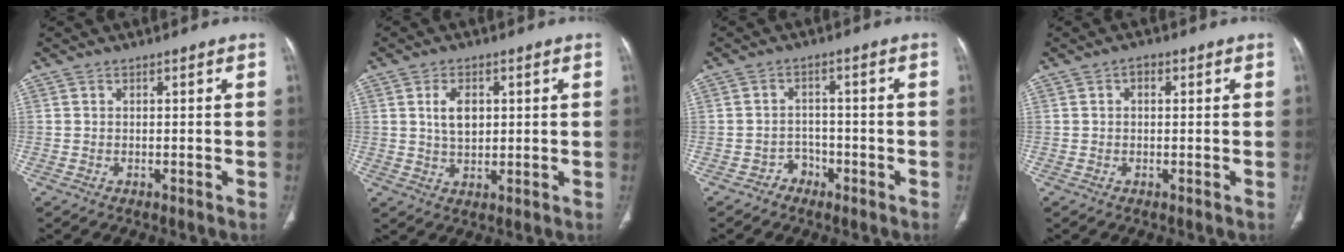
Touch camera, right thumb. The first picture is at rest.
{"total": 5.2, "force": [1.3, 3.2, 3.9], "torque": [-0.061, -0.006, 0.027]}
{"total": 2.9, "force": [-1.9, 2.2, 0.2], "torque": [0.009, 0.021, -0.035]}
{"total": 1.4, "force": [0.4, 0.9, 1.0], "torque": [-0.012, 0.003, 0.003]}